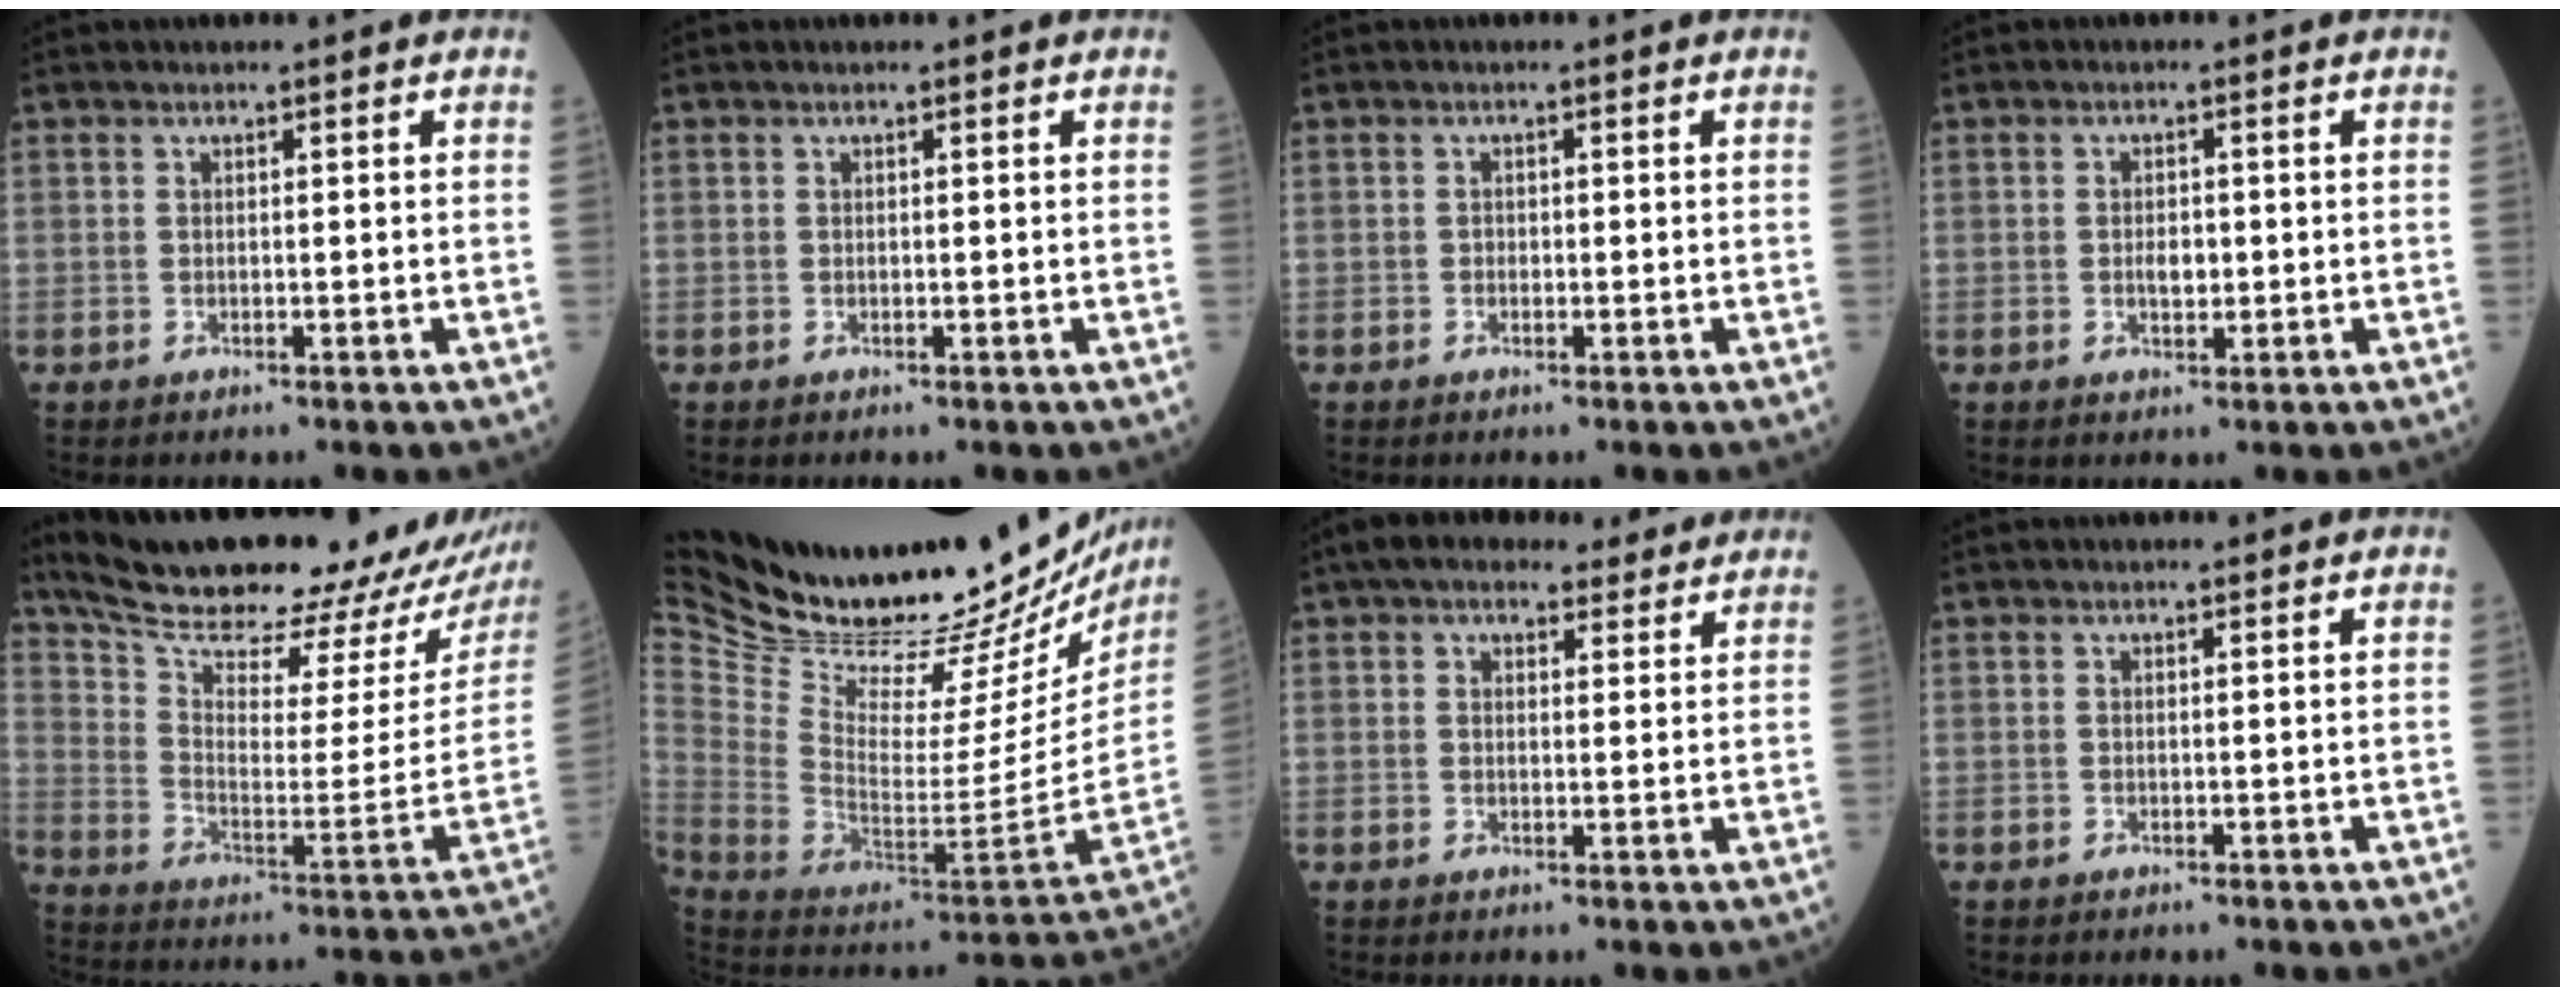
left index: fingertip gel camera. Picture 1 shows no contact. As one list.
[{"total": 0.0}, {"total": 0.6, "force": [-0.1, 0.5, 0.3], "torque": [-0.004, 0.001, -0.004]}, {"total": 2.1, "force": [-0.2, 1.2, 1.8], "torque": [-0.032, 0.001, -0.002]}, {"total": 27.9, "force": [24.8, 4.1, 12.1], "torque": [-0.197, -0.067, 0.343]}, {"total": 40.1, "force": [33.8, 9.5, 19.4], "torque": [-0.365, -0.096, 0.493]}, {"total": 9.7, "force": [7.9, 3.9, 4.1], "torque": [-0.053, 0.035, 0.110]}, {"total": 1.3, "force": [1.1, 0.3, 0.5], "torque": [-0.010, 0.015, 0.016]}]